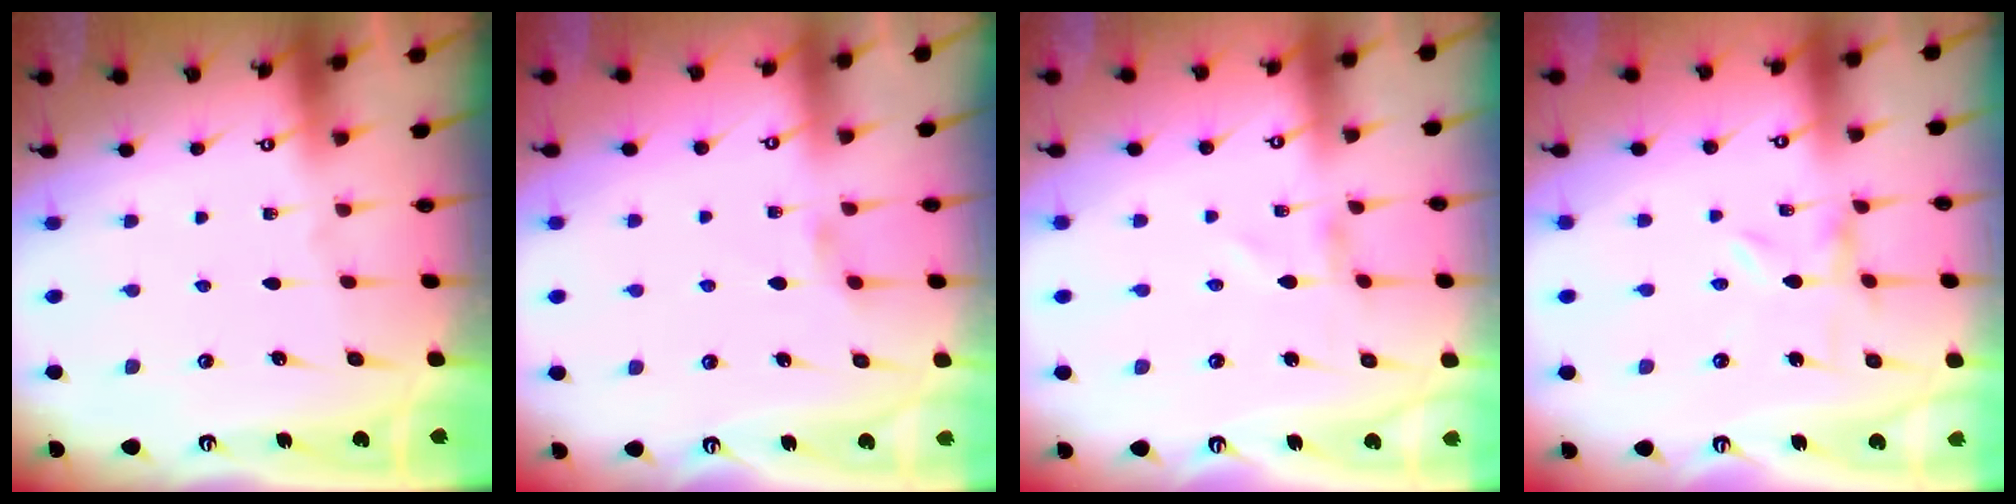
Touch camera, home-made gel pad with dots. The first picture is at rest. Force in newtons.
{"total": 2.5, "press": 2.5, "slide": 0.4}
{"total": 0.7, "press": 0.6, "slide": 0.1}
{"total": 0.0}